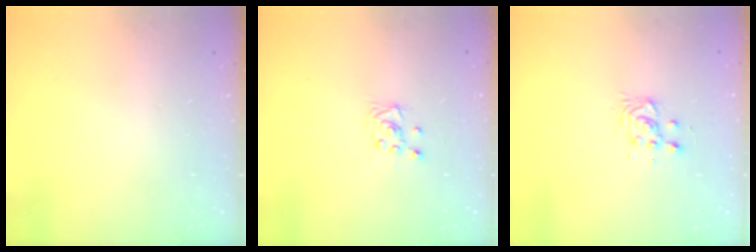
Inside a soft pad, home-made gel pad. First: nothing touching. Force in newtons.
{"total": 2.0, "press": 2.0, "slide": 0.2}
{"total": 3.4, "press": 3.4, "slide": 0.4}